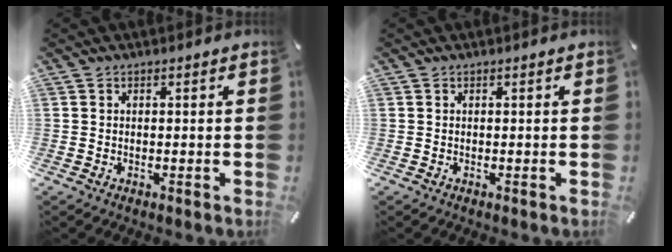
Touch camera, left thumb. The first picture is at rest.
{"total": 0.0}